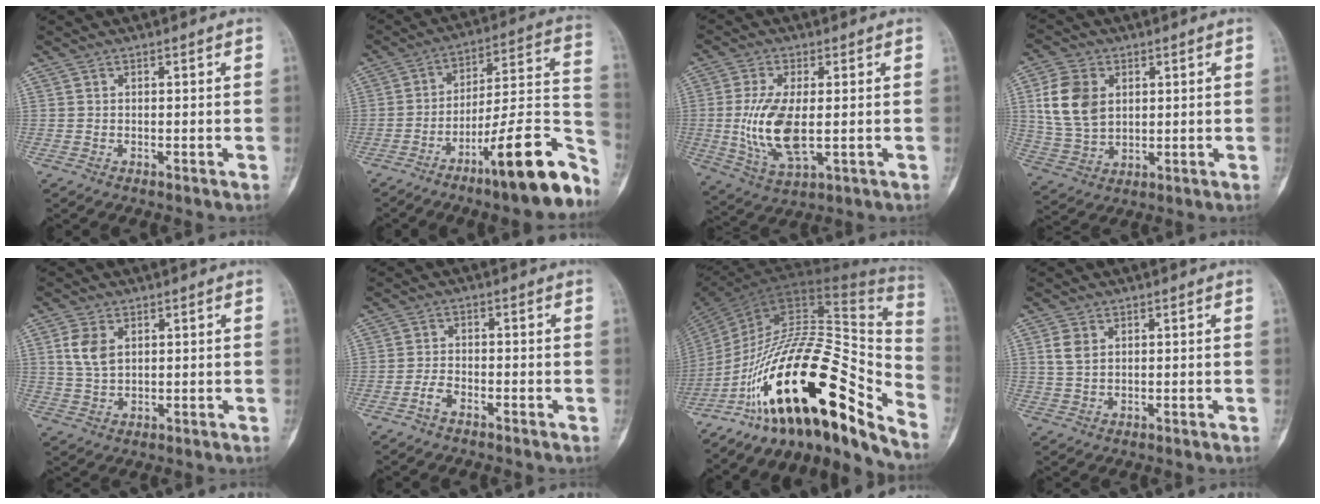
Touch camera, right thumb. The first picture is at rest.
{"total": 20.3, "force": [-11.3, 4.3, 16.3], "torque": [-0.207, 0.084, -0.172]}
{"total": 11.8, "force": [-0.5, 5.1, 10.6], "torque": [-0.223, -0.014, 0.001]}
{"total": 11.3, "force": [2.7, 8.1, 7.5], "torque": [-0.138, -0.005, 0.059]}
{"total": 5.7, "force": [1.8, 3.6, 4.1], "torque": [-0.079, -0.001, 0.040]}
{"total": 2.7, "force": [-1.9, 1.2, 1.6], "torque": [-0.036, 0.015, -0.037]}
{"total": 29.6, "force": [-18.1, 9.4, 21.5], "torque": [-0.287, 0.118, -0.294]}
{"total": 3.6, "force": [1.1, 2.5, 2.4], "torque": [-0.047, 0.002, 0.026]}